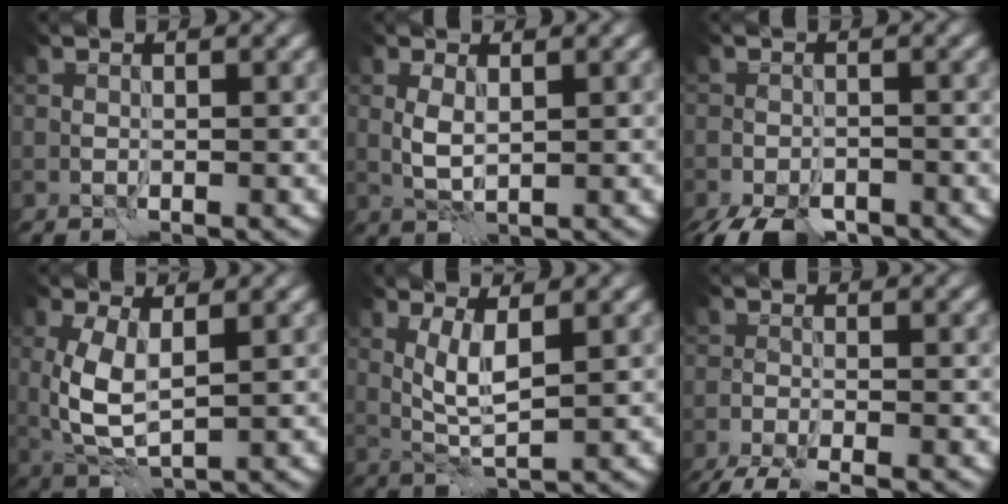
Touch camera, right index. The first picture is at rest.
{"total": 1.7, "force": [0.6, 0.8, 1.4], "torque": [-0.034, -0.001, 0.014]}
{"total": 5.1, "force": [-4.0, 2.0, 2.3], "torque": [-0.031, -0.015, -0.073]}
{"total": 4.6, "force": [0.9, 2.0, 4.1], "torque": [-0.098, -0.005, 0.020]}
{"total": 3.2, "force": [1.1, 0.7, 2.9], "torque": [-0.064, -0.003, 0.024]}
{"total": 3.9, "force": [-3.4, 0.6, 1.9], "torque": [-0.036, -0.016, -0.067]}